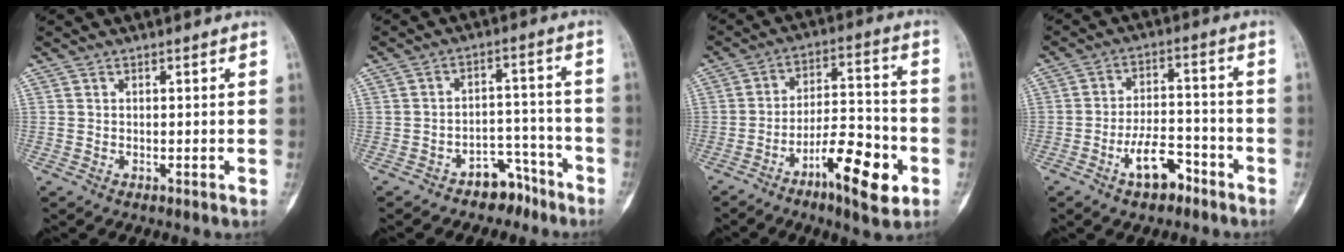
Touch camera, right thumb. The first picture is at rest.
{"total": 6.4, "force": [-4.8, 4.0, 1.7], "torque": [0.009, 0.068, -0.074]}
{"total": 13.8, "force": [-6.4, 4.5, 11.4], "torque": [-0.166, 0.042, -0.102]}
{"total": 8.3, "force": [-4.7, 4.2, 5.4], "torque": [-0.075, 0.042, -0.080]}